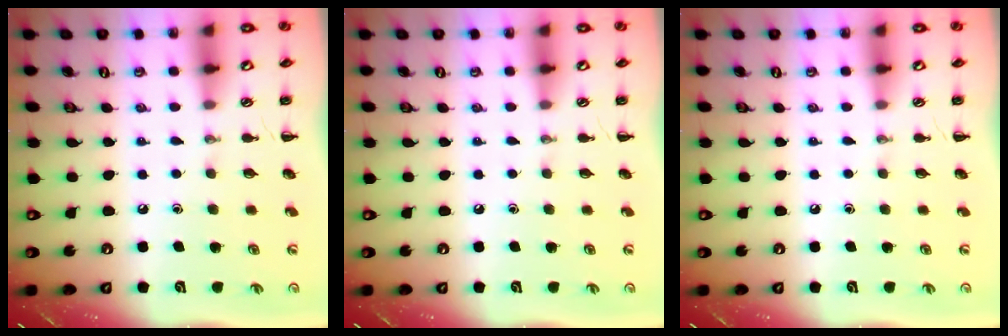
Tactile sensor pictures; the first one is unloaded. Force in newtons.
{"total": 0.0}
{"total": 0.0}